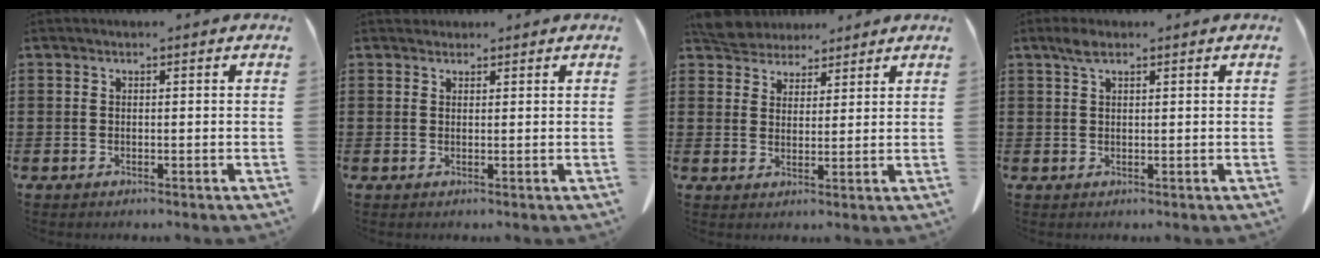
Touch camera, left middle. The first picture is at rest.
{"total": 1.3, "force": [1.2, 0.5, 0.0], "torque": [0.004, -0.003, 0.024]}
{"total": 5.4, "force": [5.1, 1.7, 0.9], "torque": [-0.038, -0.011, 0.098]}
{"total": 2.2, "force": [1.3, 0.8, 1.7], "torque": [-0.037, 0.003, 0.023]}